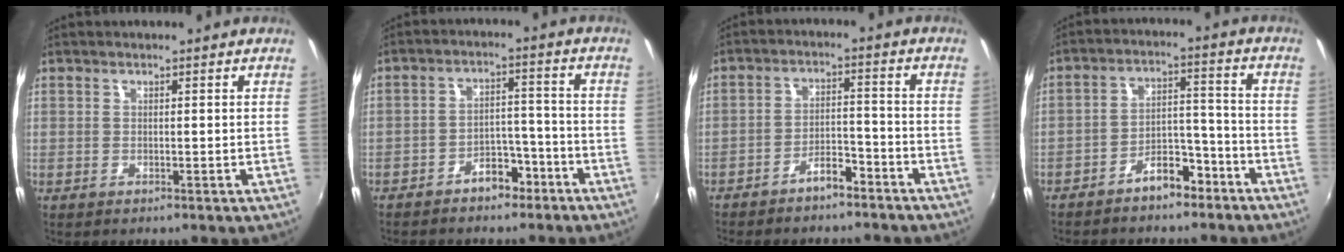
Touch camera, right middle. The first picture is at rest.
{"total": 7.3, "force": [-5.4, 4.0, 2.8], "torque": [-0.057, 0.035, -0.068]}
{"total": 6.9, "force": [-5.9, 2.3, 2.8], "torque": [-0.067, 0.021, -0.086]}
{"total": 8.2, "force": [-6.3, 3.9, 3.6], "torque": [-0.068, 0.041, -0.086]}